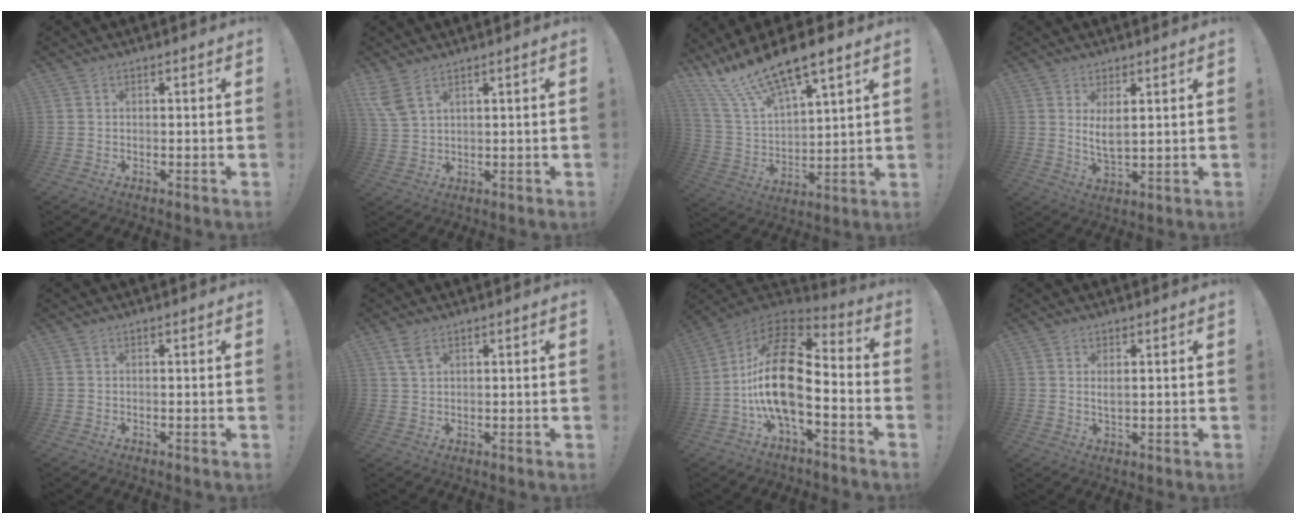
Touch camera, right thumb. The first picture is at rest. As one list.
[{"total": 5.8, "force": [3.8, 2.3, 3.8], "torque": [-0.082, -0.016, 0.073]}, {"total": 15.6, "force": [12.4, 4.3, 8.4], "torque": [-0.173, -0.089, 0.225]}, {"total": 5.2, "force": [2.3, 1.5, 4.4], "torque": [-0.073, -0.012, 0.040]}, {"total": 0.0}, {"total": 3.7, "force": [2.1, 1.8, 2.5], "torque": [-0.038, -0.007, 0.036]}, {"total": 20.8, "force": [-2.9, 9.8, 18.1], "torque": [-0.371, 0.018, -0.051]}, {"total": 2.0, "force": [0.9, 0.1, 1.8], "torque": [-0.029, -0.004, 0.013]}]